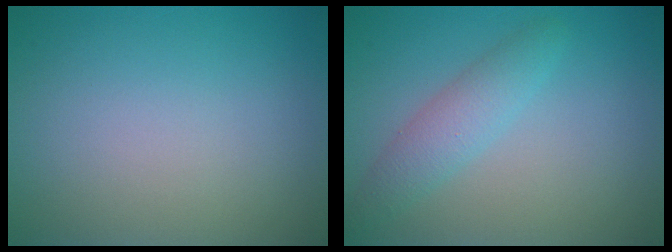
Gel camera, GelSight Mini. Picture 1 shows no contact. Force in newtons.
{"total": 2.7, "press": 2.7, "slide": 0.1}